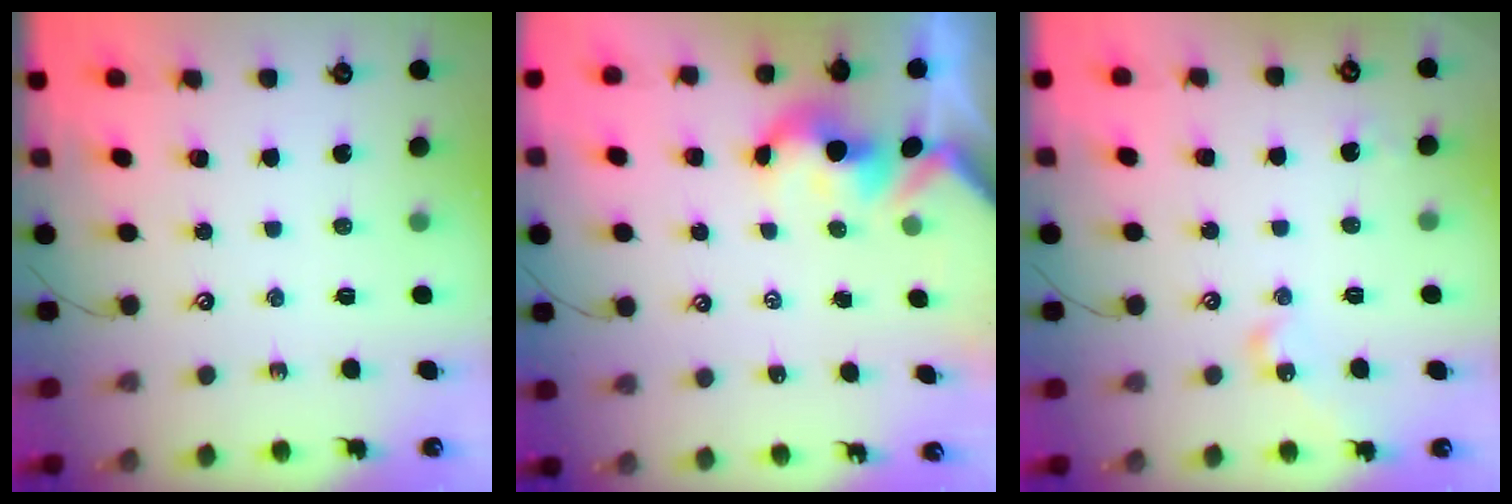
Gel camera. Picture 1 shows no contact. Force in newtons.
{"total": 2.7, "press": 2.7, "slide": 0.6}
{"total": 7.3, "press": 7.2, "slide": 0.8}